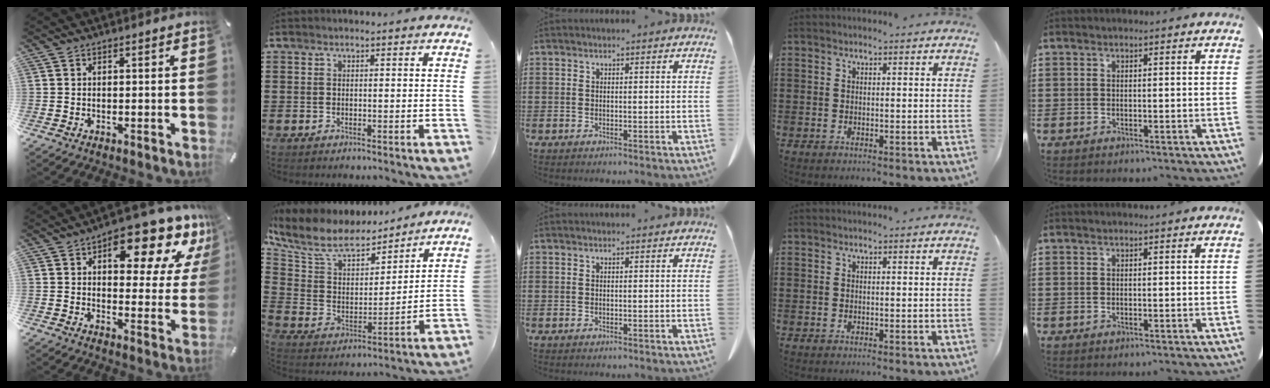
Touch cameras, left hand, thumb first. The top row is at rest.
{"thumb": {"total": 17.6, "force": [10.2, 8.1, 11.9], "torque": [-0.139, -0.067, 0.160]}, "index": {"total": 9.8, "force": [8.1, 3.7, 4.2], "torque": [-0.121, -0.044, 0.141]}}